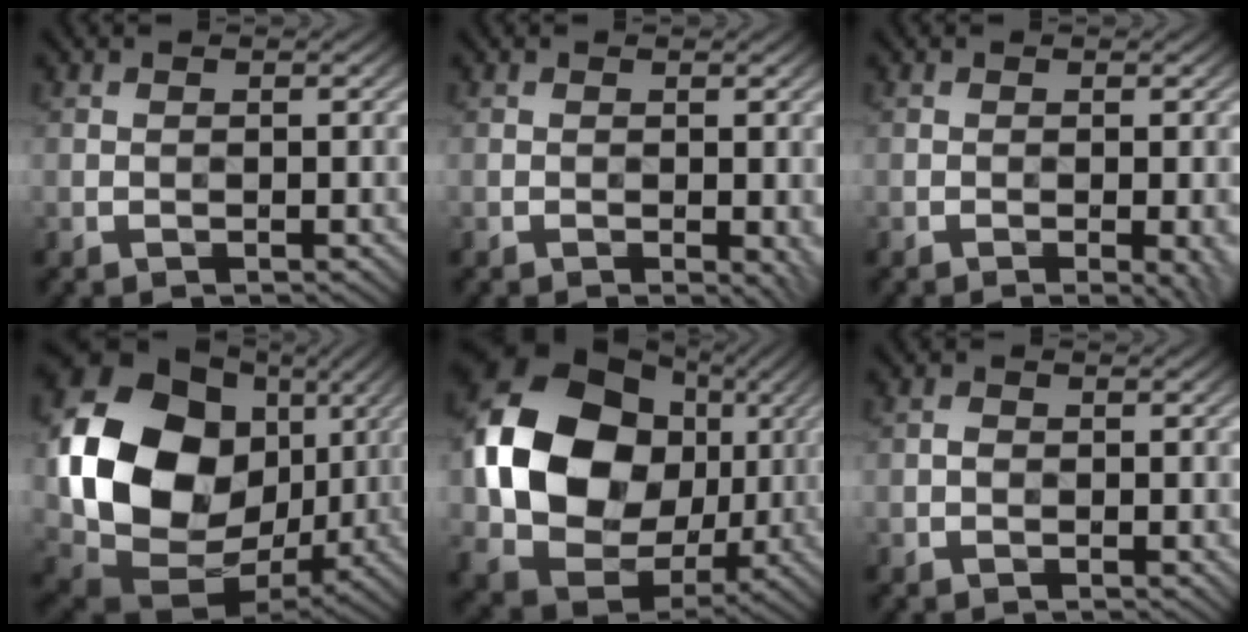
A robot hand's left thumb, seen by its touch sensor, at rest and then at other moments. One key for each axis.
{"total": 1.7, "fx": -0.4, "fy": 0.7, "fz": 1.5, "tx": -0.019, "ty": -0.007, "tz": -0.004}
{"total": 2.4, "fx": -0.8, "fy": 0.5, "fz": 2.3, "tx": -0.031, "ty": -0.002, "tz": -0.012}
{"total": 20.2, "fx": 2.8, "fy": 15.8, "fz": 12.4, "tx": -0.304, "ty": -0.025, "tz": 0.071}
{"total": 18.2, "fx": 2.3, "fy": 14.4, "fz": 11.0, "tx": -0.246, "ty": -0.007, "tz": 0.044}
{"total": 1.0, "fx": -0.2, "fy": 0.8, "fz": 0.6, "tx": -0.011, "ty": -0.002, "tz": -0.007}